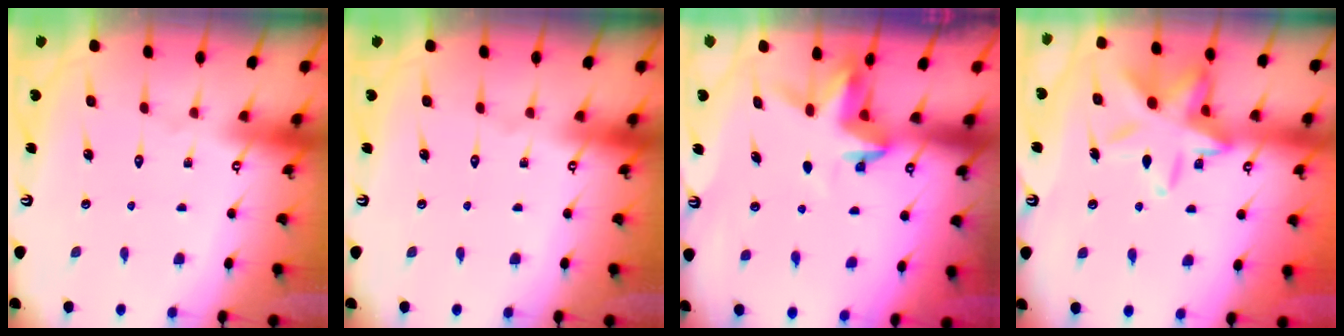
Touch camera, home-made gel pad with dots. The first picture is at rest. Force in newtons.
{"total": 0.0}
{"total": 3.9, "press": 3.9, "slide": 0.3}
{"total": 14.8, "press": 14.7, "slide": 1.1}